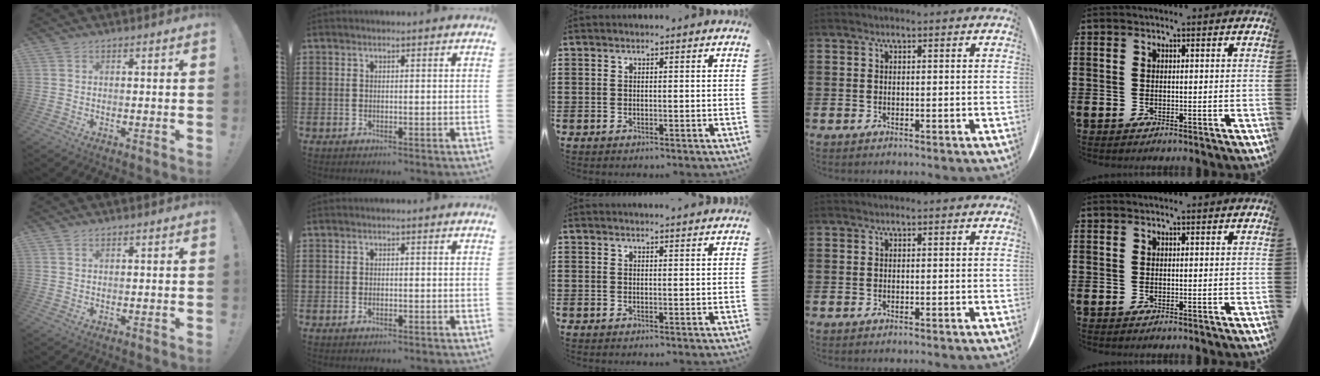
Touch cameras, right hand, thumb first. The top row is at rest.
{"thumb": {"total": 0.7, "force": [0.6, 0.3, 0.2], "torque": [0.003, -0.001, 0.011]}, "index": {"total": 0.6, "force": [-0.3, 0.2, 0.5], "torque": [-0.012, -0.005, -0.004]}, "middle": {"total": 1.2, "force": [1.2, -0.2, 0.1], "torque": [-0.005, -0.004, 0.023]}}